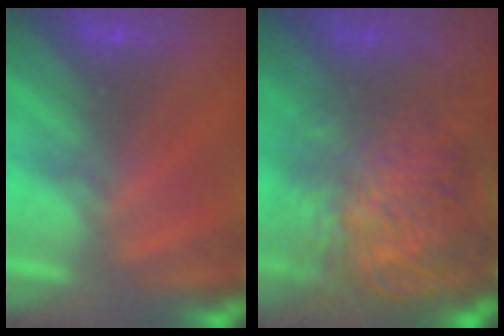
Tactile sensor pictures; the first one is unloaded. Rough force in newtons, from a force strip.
{"total": 13.2}